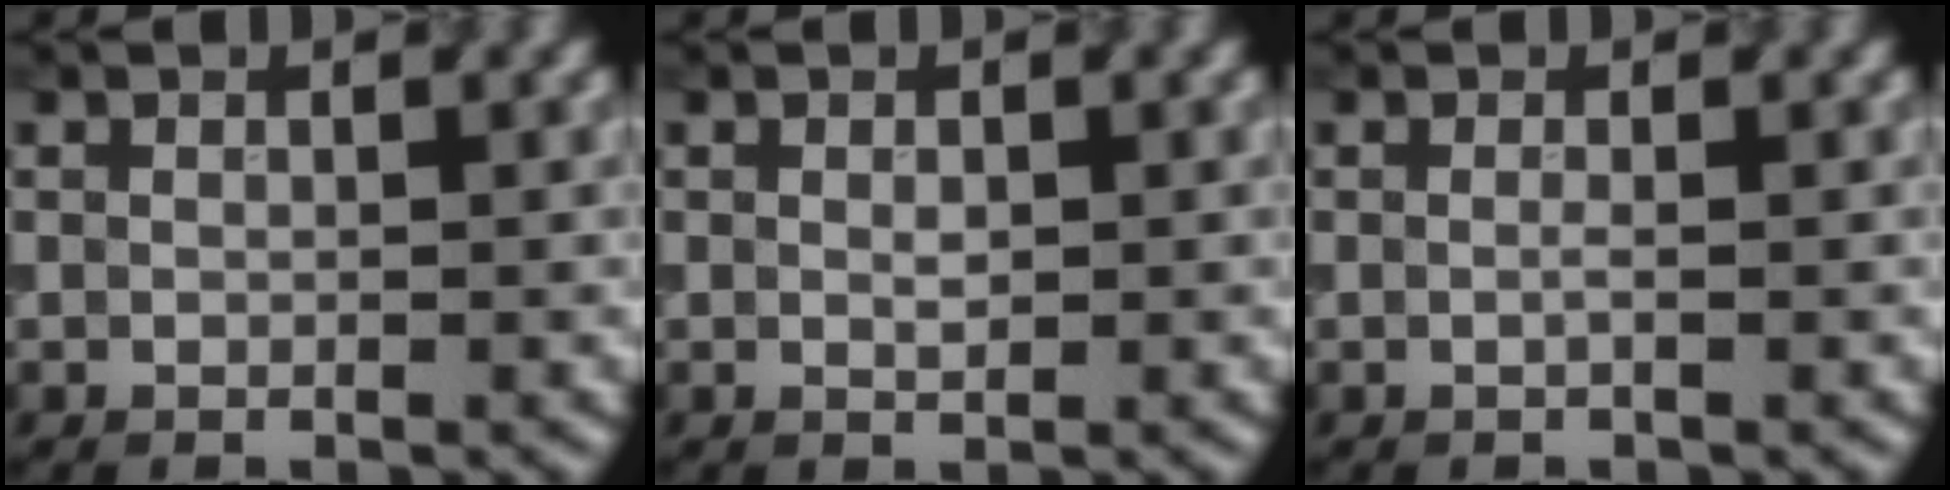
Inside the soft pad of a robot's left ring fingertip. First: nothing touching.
{"total": 0.9, "force": [0.1, 0.4, 0.8], "torque": [-0.014, -0.001, 0.003]}
{"total": 0.5, "force": [-0.1, 0.0, 0.5], "torque": [-0.012, -0.005, -0.003]}